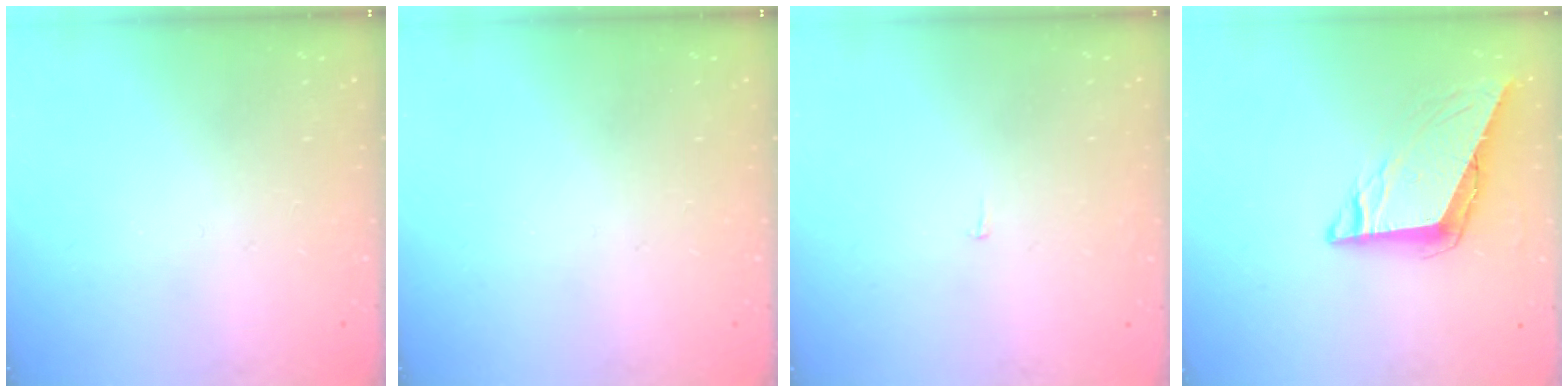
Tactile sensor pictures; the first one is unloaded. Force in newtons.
{"total": 0.0}
{"total": 2.2, "press": 2.2, "slide": 0.1}
{"total": 8.0, "press": 8.0, "slide": 0.8}